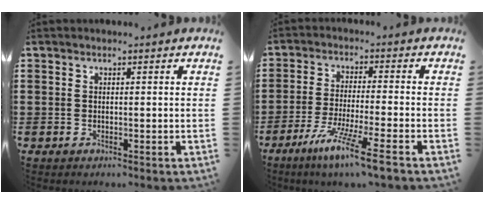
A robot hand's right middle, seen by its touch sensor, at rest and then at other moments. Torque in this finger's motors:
{"motor_torque": [2.14, 0.00, 0.51, 0.17]}